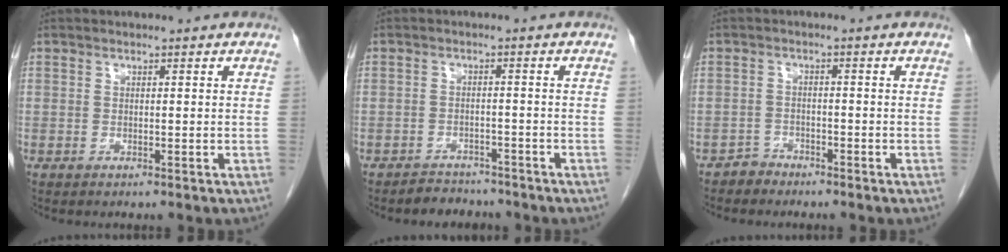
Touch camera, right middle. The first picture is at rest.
{"total": 3.8, "force": [-3.4, 1.7, -0.2], "torque": [0.001, 0.003, -0.051]}
{"total": 1.8, "force": [-1.6, 0.8, -0.4], "torque": [0.006, 0.004, -0.030]}